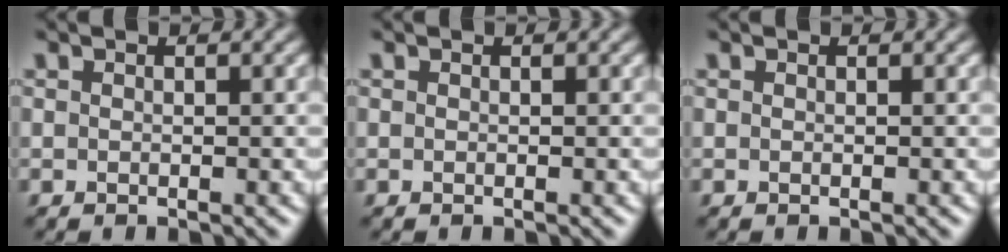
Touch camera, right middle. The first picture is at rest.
{"total": 0.0}
{"total": 0.0}